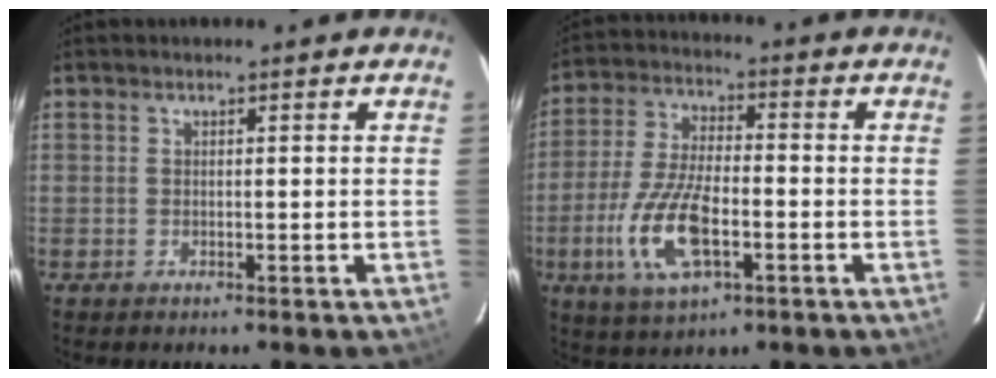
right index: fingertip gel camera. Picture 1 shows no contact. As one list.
[{"total": 13.3, "force": [-4.4, 5.4, 11.3], "torque": [-0.244, -0.008, -0.082]}]